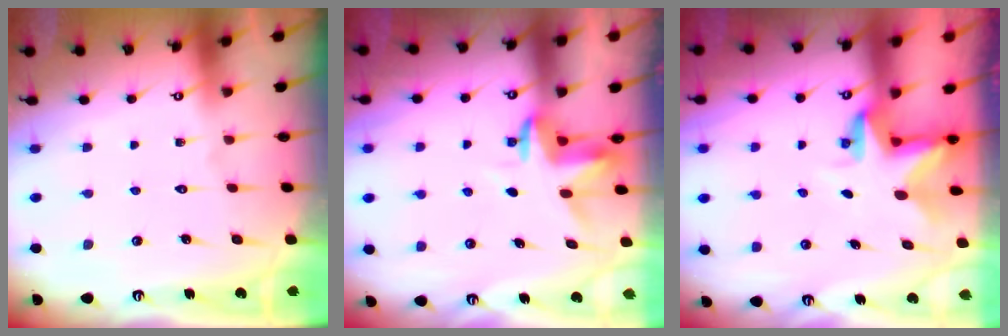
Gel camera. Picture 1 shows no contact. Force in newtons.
{"total": 3.6, "press": 3.6, "slide": 0.2}
{"total": 3.2, "press": 3.2, "slide": 0.2}